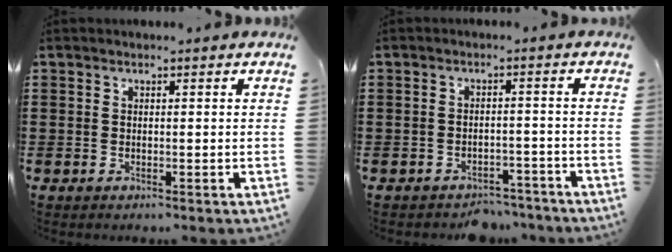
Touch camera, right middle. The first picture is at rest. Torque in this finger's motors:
{"motor_torque": [-0.14, -0.18, -0.16, -0.21]}